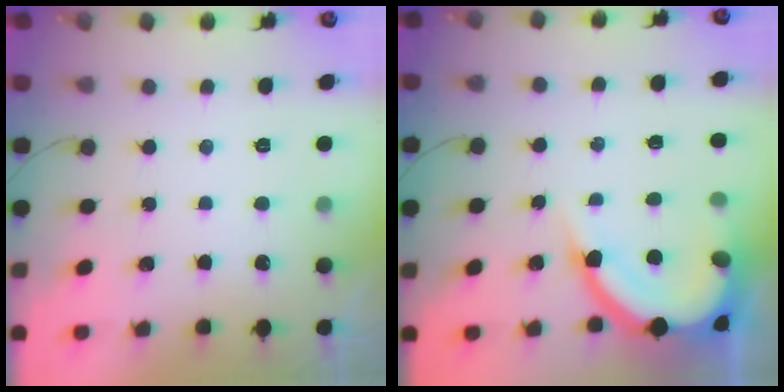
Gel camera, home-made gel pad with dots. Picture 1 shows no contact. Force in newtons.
{"total": 11.9, "press": 11.9, "slide": 0.8}